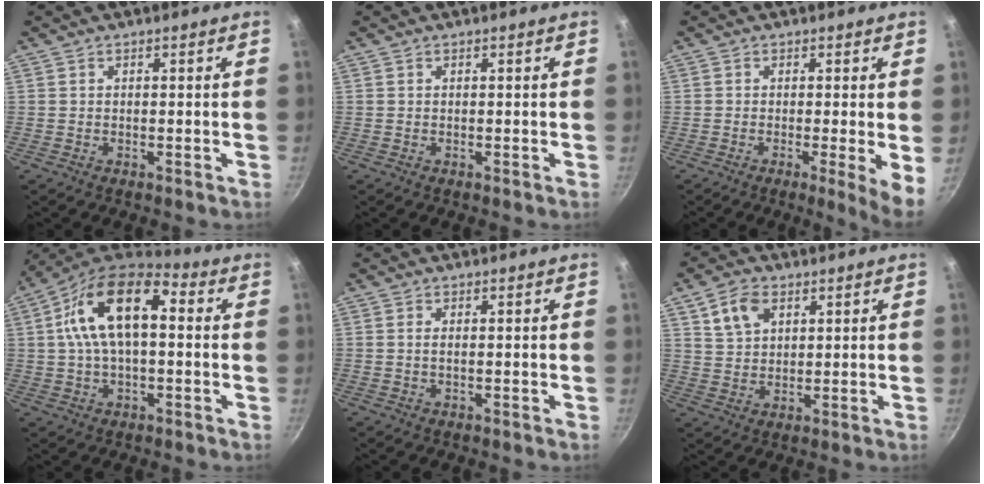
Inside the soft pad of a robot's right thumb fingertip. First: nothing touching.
{"total": 0.0}
{"total": 5.9, "force": [-0.8, 0.5, 5.9], "torque": [-0.075, -0.012, -0.012]}
{"total": 16.2, "force": [2.5, 8.5, 13.6], "torque": [-0.225, 0.030, 0.023]}
{"total": 0.8, "force": [0.1, 0.1, 0.8], "torque": [-0.018, -0.001, 0.000]}
{"total": 6.9, "force": [3.3, 4.5, 4.0], "torque": [-0.060, -0.004, 0.064]}